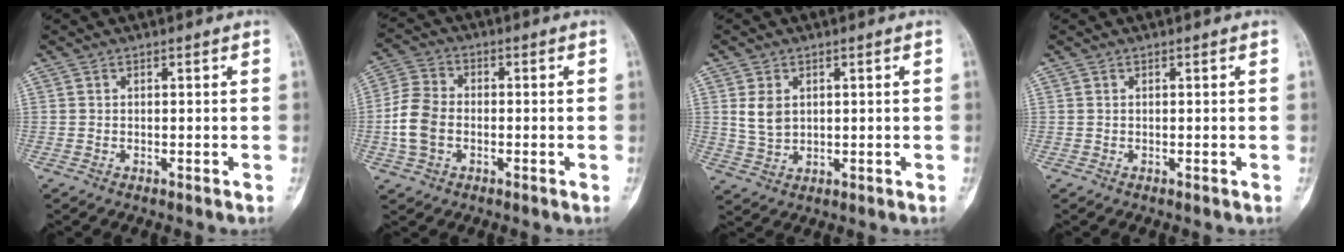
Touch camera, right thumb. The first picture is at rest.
{"total": 8.3, "force": [-1.7, 5.9, 5.6], "torque": [-0.117, 0.018, -0.039]}
{"total": 4.9, "force": [1.2, 3.6, 3.1], "torque": [-0.047, -0.007, 0.033]}
{"total": 0.0}